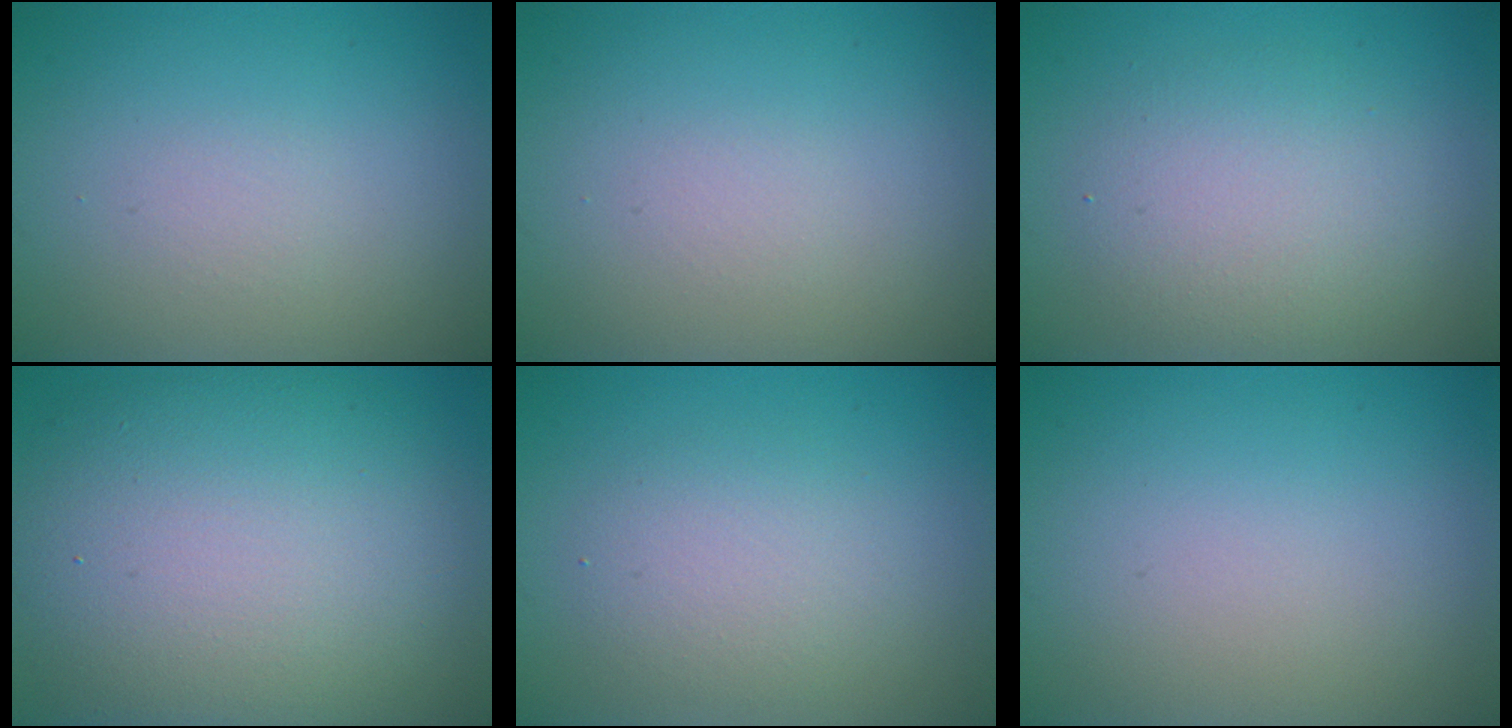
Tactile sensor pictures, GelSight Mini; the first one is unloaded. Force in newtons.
{"total": 0.6, "press": 0.6, "slide": 0.0}
{"total": 4.0, "press": 4.0, "slide": 0.5}
{"total": 12.9, "press": 12.9, "slide": 1.1}
{"total": 2.9, "press": 2.8, "slide": 0.3}
{"total": 0.0}